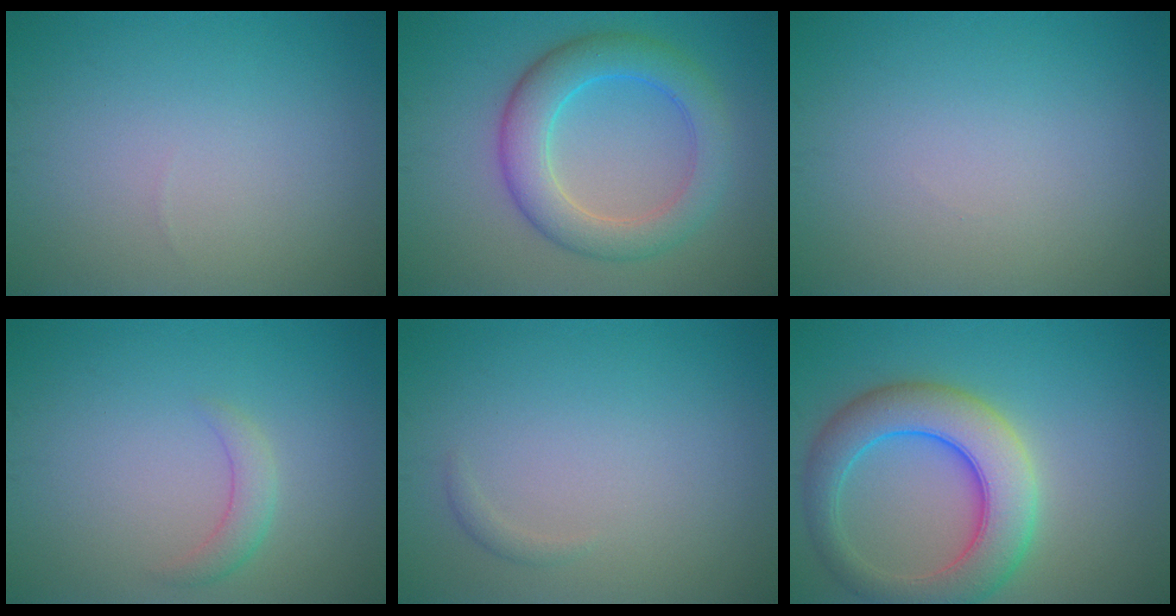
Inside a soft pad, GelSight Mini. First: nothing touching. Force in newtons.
{"total": 6.0, "press": 6.0, "slide": 0.1}
{"total": 0.0}
{"total": 1.7, "press": 1.7, "slide": 0.0}
{"total": 0.6, "press": 0.6, "slide": 0.0}
{"total": 7.8, "press": 7.7, "slide": 0.4}